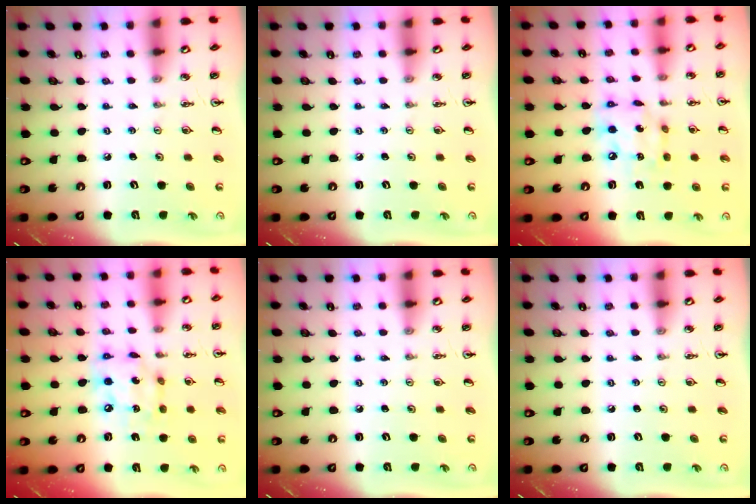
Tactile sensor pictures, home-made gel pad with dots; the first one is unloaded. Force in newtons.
{"total": 0.0}
{"total": 11.9, "press": 11.9, "slide": 1.3}
{"total": 12.7, "press": 12.6, "slide": 1.6}
{"total": 0.0}
{"total": 0.0}